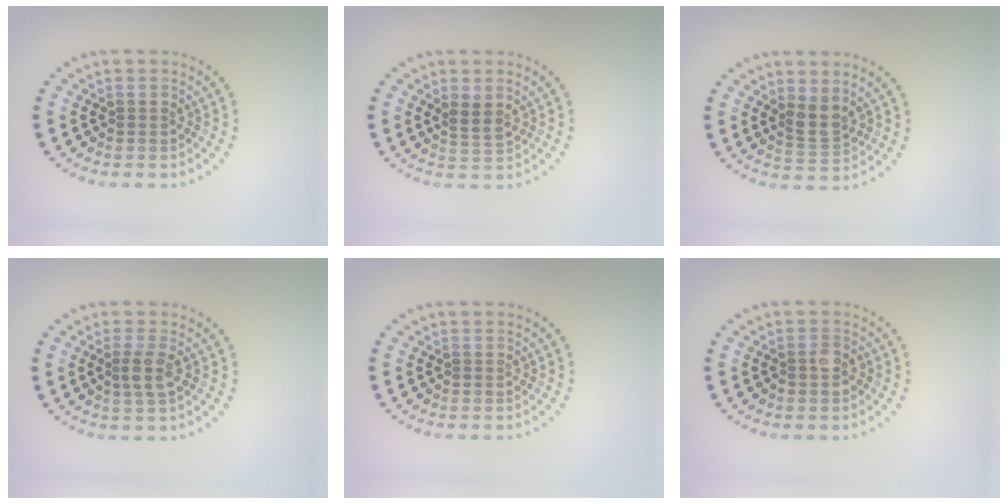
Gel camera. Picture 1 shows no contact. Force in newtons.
{"total": 1.9, "press": 1.5, "slide": 1.2}
{"total": 2.1, "press": 1.8, "slide": 1.2}
{"total": 2.1, "press": 1.8, "slide": 1.0}
{"total": 0.0}
{"total": 1.3, "press": 1.2, "slide": 0.6}